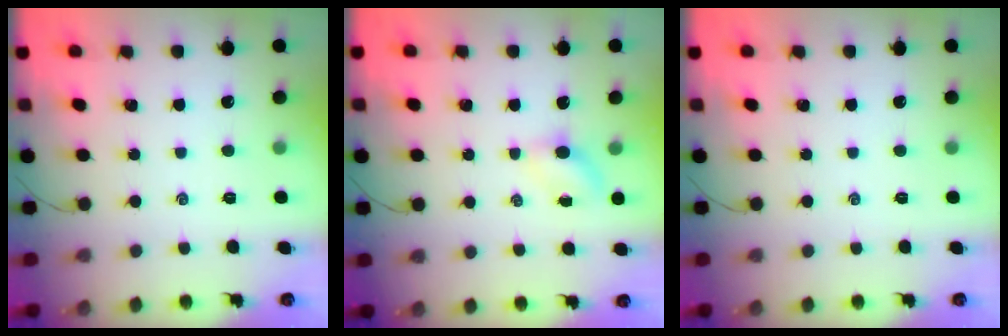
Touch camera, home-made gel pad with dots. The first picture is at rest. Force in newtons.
{"total": 3.8, "press": 3.6, "slide": 1.3}
{"total": 0.0}